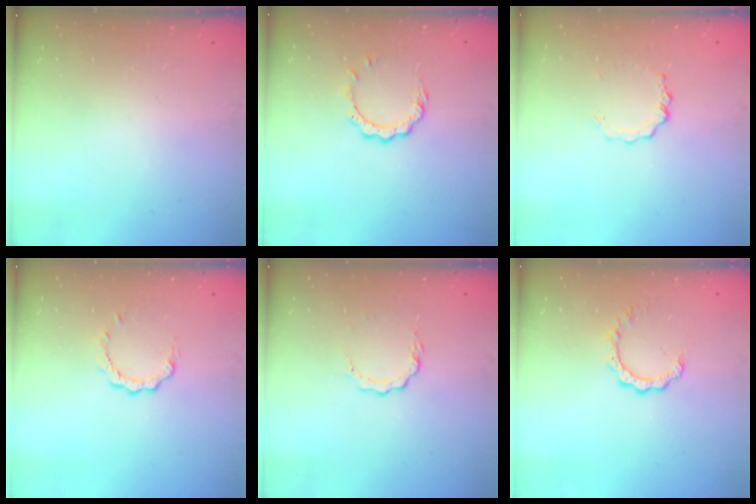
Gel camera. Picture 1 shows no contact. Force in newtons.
{"total": 4.9, "press": 4.9, "slide": 0.6}
{"total": 3.6, "press": 3.6, "slide": 0.3}
{"total": 3.1, "press": 3.1, "slide": 0.3}
{"total": 4.1, "press": 4.0, "slide": 0.4}
{"total": 4.1, "press": 4.1, "slide": 0.3}